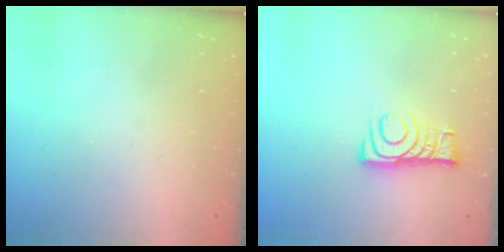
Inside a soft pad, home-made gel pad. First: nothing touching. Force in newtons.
{"total": 8.0, "press": 7.9, "slide": 0.5}